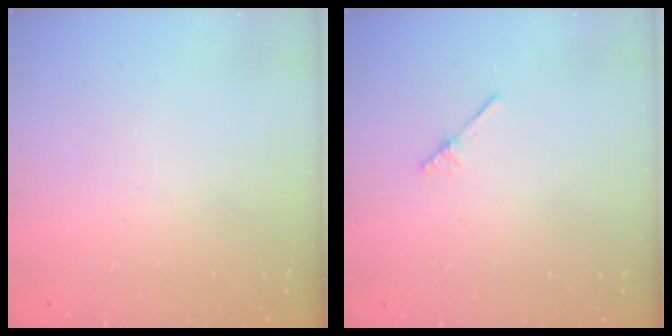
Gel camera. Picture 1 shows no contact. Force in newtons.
{"total": 1.9, "press": 1.8, "slide": 0.3}